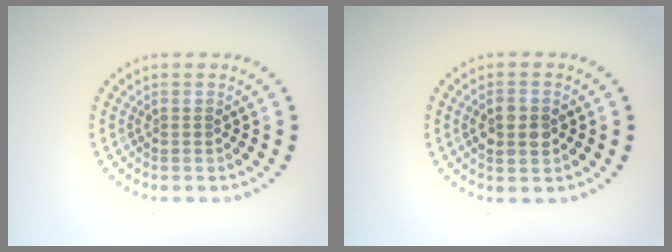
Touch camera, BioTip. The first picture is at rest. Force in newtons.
{"total": 2.8, "press": 2.8, "slide": 0.2}